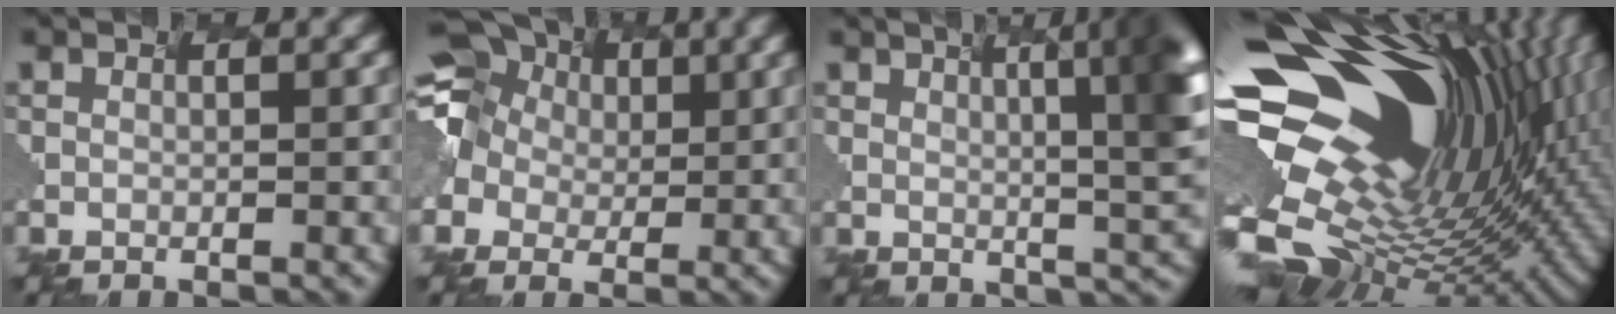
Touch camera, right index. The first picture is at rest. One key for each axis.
{"total": 11.3, "fx": 2.8, "fy": 9.8, "fz": 5.0, "tx": -0.132, "ty": 0.036, "tz": 0.021}
{"total": 7.2, "fx": 2.9, "fy": 1.7, "fz": 6.4, "tx": -0.082, "ty": 0.014, "tz": 0.049}
{"total": 19.1, "fx": -0.1, "fy": 11.8, "fz": 15.0, "tx": -0.281, "ty": 0.018, "tz": 0.011}